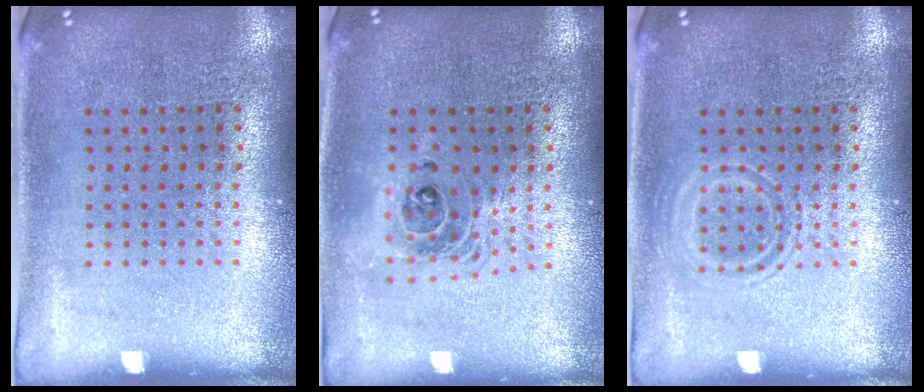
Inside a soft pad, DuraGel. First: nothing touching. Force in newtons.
{"total": 1.5, "press": 1.3, "slide": 0.9}
{"total": 1.7, "press": 1.7, "slide": 0.2}